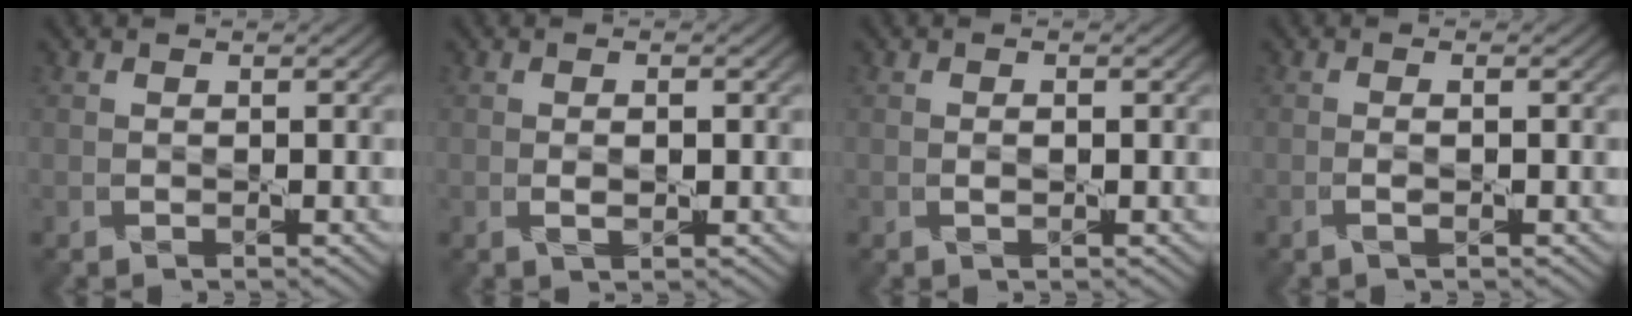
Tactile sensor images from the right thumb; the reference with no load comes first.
{"total": 1.4, "force": [0.0, 0.6, 1.3], "torque": [-0.028, -0.002, 0.000]}
{"total": 0.6, "force": [0.0, 0.3, 0.6], "torque": [-0.013, 0.002, -0.001]}
{"total": 1.1, "force": [-0.2, 0.0, 1.1], "torque": [-0.023, 0.006, -0.010]}